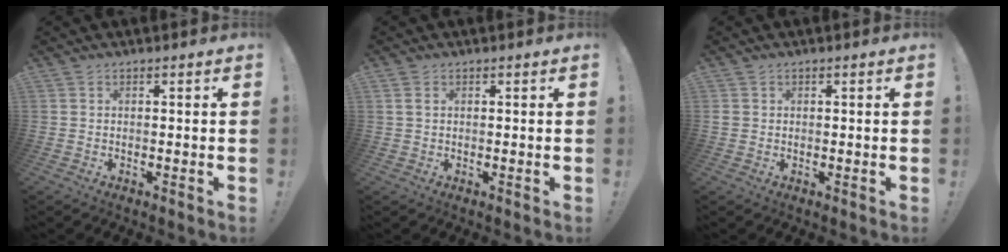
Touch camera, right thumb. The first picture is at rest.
{"total": 1.5, "force": [0.6, 0.9, 1.0], "torque": [-0.014, 0.002, 0.010]}
{"total": 1.3, "force": [0.4, 1.1, 0.4], "torque": [0.000, 0.000, 0.006]}